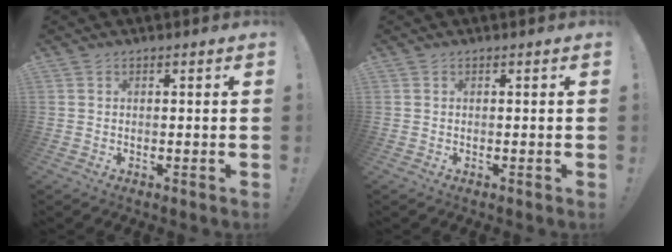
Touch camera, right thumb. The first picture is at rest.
{"total": 0.0}